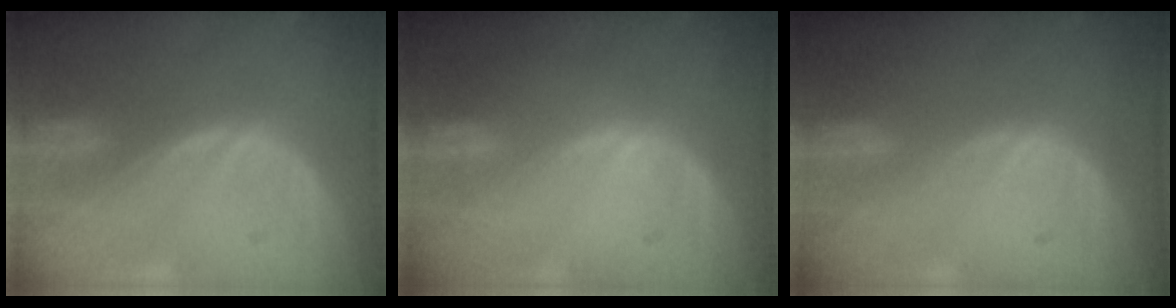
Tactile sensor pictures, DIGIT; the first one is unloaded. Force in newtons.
{"total": 0.0}
{"total": 0.0}